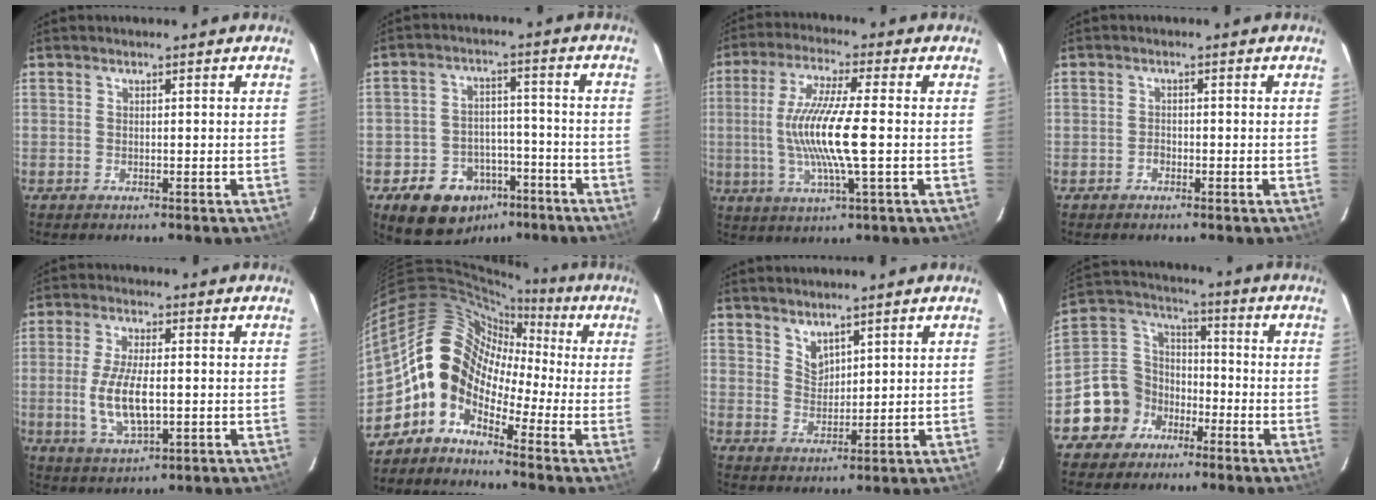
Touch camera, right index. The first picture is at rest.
{"total": 12.9, "force": [-7.8, 9.2, 4.7], "torque": [-0.113, 0.028, -0.094]}
{"total": 13.2, "force": [-1.0, 1.1, 13.2], "torque": [-0.254, -0.007, -0.019]}
{"total": 1.0, "force": [-0.7, 0.6, 0.3], "torque": [-0.006, 0.002, -0.012]}
{"total": 9.5, "force": [-1.1, 3.6, 8.7], "torque": [-0.179, -0.008, -0.018]}
{"total": 10.5, "force": [-3.9, 8.2, 5.3], "torque": [-0.085, 0.035, -0.105]}
{"total": 3.7, "force": [3.1, 1.7, 1.2], "torque": [-0.017, -0.002, 0.060]}
{"total": 10.9, "force": [-6.1, 8.9, 1.4], "torque": [-0.048, 0.052, -0.112]}